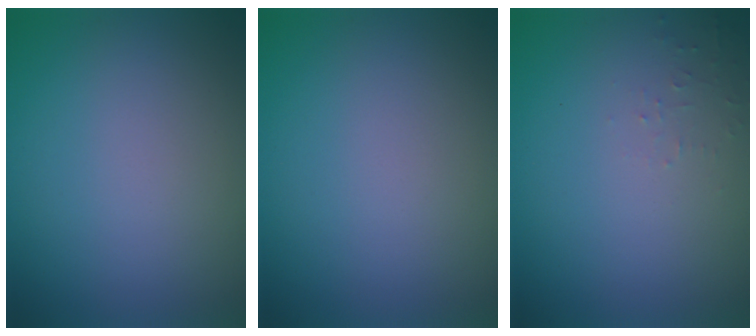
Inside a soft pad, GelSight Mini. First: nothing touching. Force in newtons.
{"total": 0.0}
{"total": 0.8, "press": 0.7, "slide": 0.1}